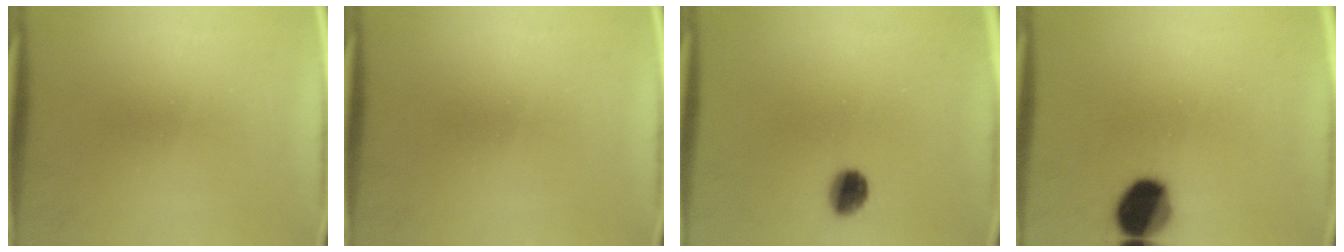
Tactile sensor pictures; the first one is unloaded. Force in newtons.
{"total": 0.0}
{"total": 4.2}
{"total": 12.1}